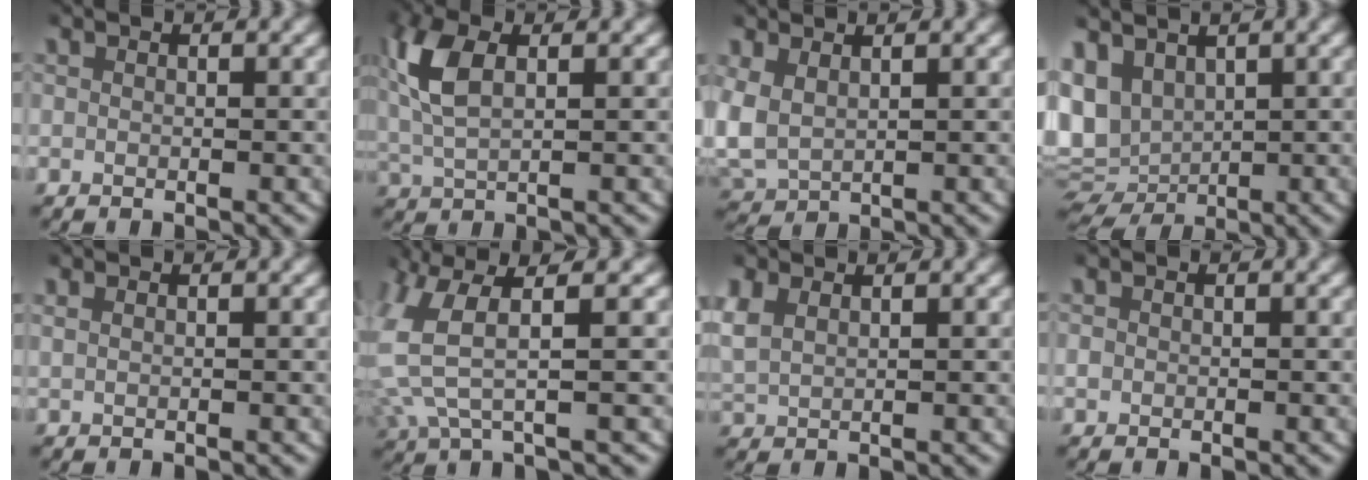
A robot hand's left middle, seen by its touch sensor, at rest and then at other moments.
{"total": 4.6, "force": [1.2, 2.3, 3.8], "torque": [-0.099, 0.002, 0.025]}
{"total": 6.6, "force": [0.2, 6.0, 2.8], "torque": [-0.123, -0.026, 0.015]}
{"total": 10.1, "force": [0.6, 9.3, 4.0], "torque": [-0.133, -0.038, 0.019]}
{"total": 0.6, "force": [0.5, 0.1, 0.4], "torque": [-0.011, 0.002, 0.011]}
{"total": 7.1, "force": [0.9, 4.4, 5.5], "torque": [-0.143, 0.002, 0.014]}
{"total": 3.7, "force": [1.3, 2.9, 1.9], "torque": [-0.064, -0.003, 0.031]}
{"total": 0.6, "force": [-0.2, 0.6, 0.1], "torque": [-0.010, -0.002, -0.001]}